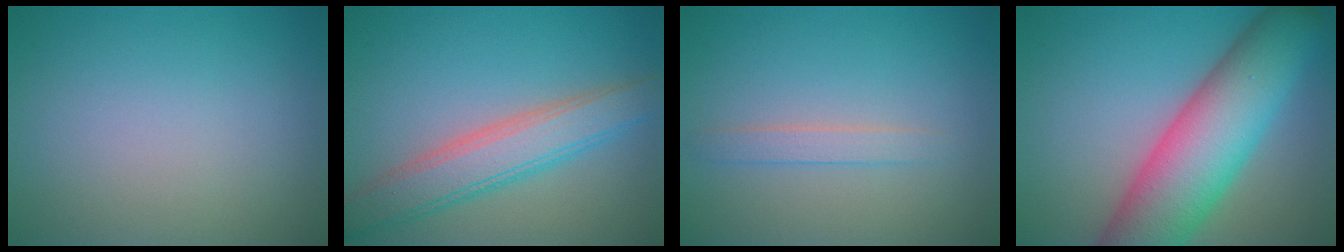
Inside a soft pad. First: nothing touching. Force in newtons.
{"total": 5.1, "press": 5.1, "slide": 0.1}
{"total": 1.5, "press": 1.5, "slide": 0.1}
{"total": 11.4, "press": 11.4, "slide": 0.4}